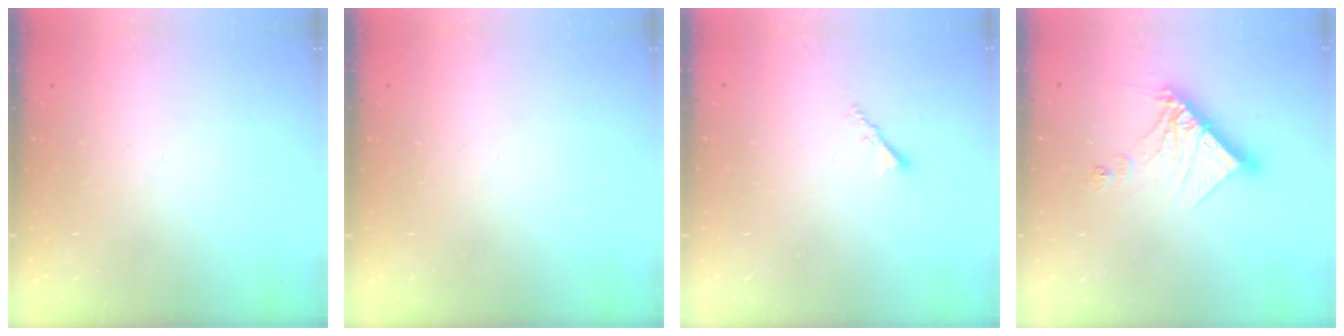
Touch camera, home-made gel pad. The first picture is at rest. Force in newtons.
{"total": 0.0}
{"total": 2.0, "press": 2.0, "slide": 0.3}
{"total": 12.7, "press": 12.7, "slide": 1.2}